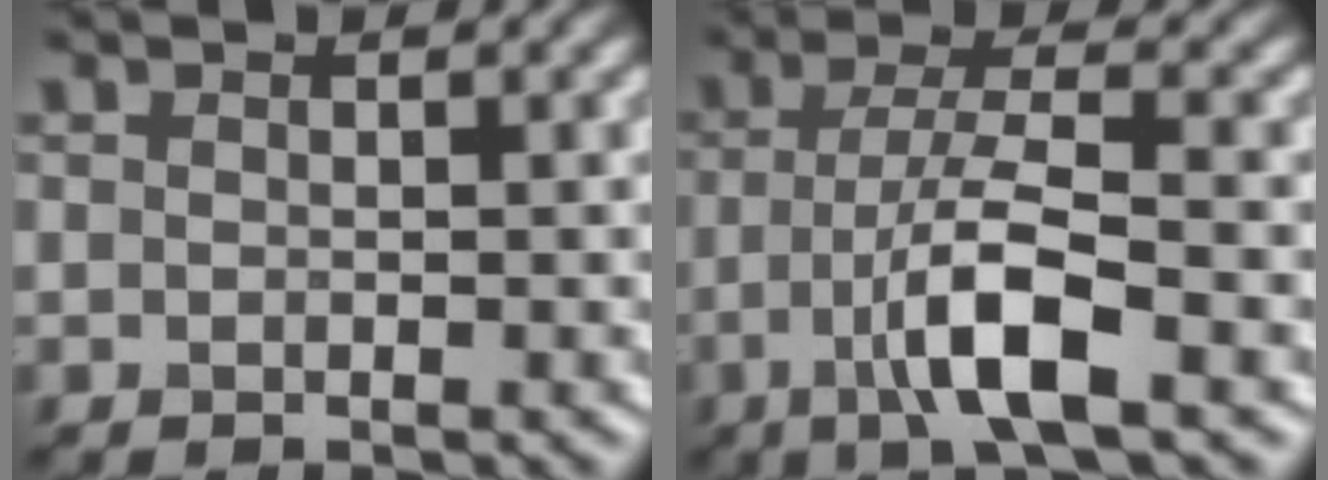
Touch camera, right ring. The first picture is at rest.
{"total": 6.2, "force": [-2.0, 1.4, 5.7], "torque": [-0.104, 0.006, -0.042]}